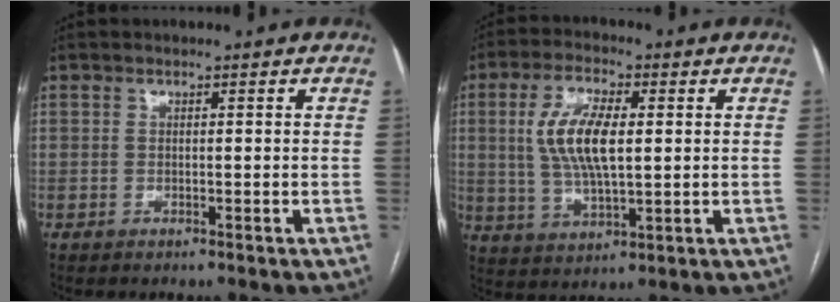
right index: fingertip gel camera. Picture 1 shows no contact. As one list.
[{"total": 10.0, "force": [1.6, 3.4, 9.3], "torque": [-0.194, 0.010, 0.033]}]